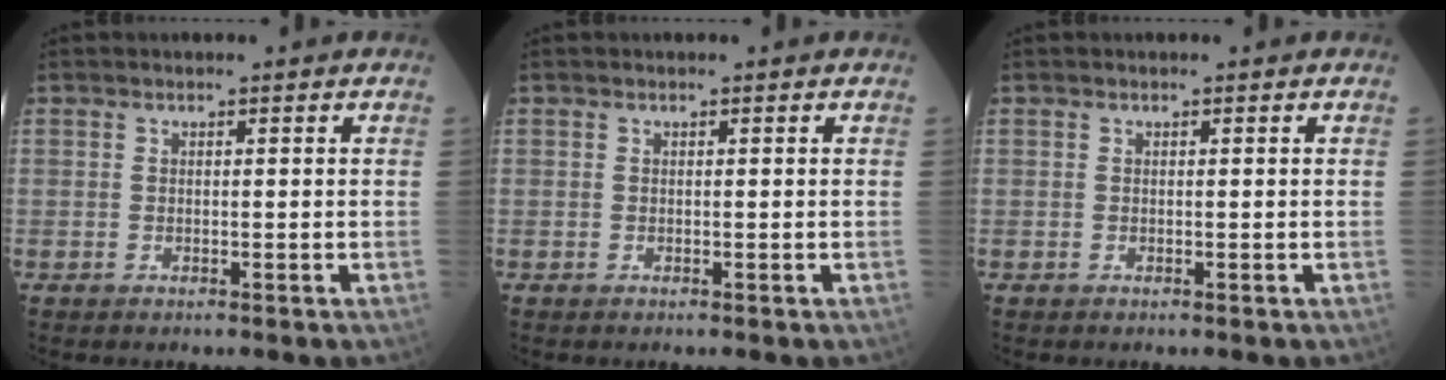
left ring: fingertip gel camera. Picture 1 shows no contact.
{"total": 0.0}
{"total": 0.0}